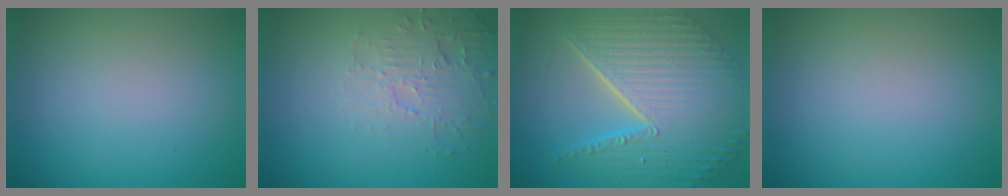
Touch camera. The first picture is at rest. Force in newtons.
{"total": 3.7, "press": 3.6, "slide": 0.7}
{"total": 10.8, "press": 7.2, "slide": 8.0}
{"total": 0.0}